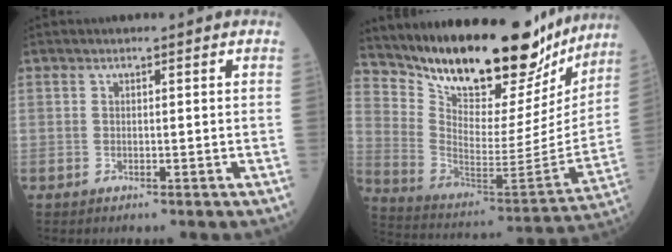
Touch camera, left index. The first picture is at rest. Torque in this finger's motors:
{"motor_torque": [0.57, -0.76, 0.89, 0.16]}